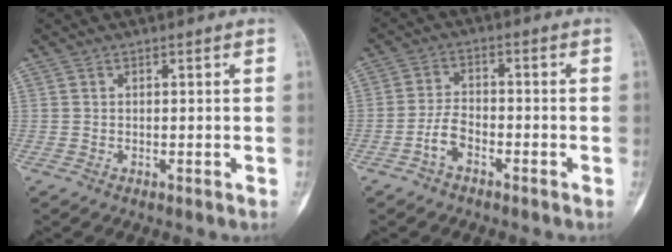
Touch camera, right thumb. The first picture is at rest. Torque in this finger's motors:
{"motor_torque": [-0.45, 0.19, 0.52, -0.02, -0.02]}